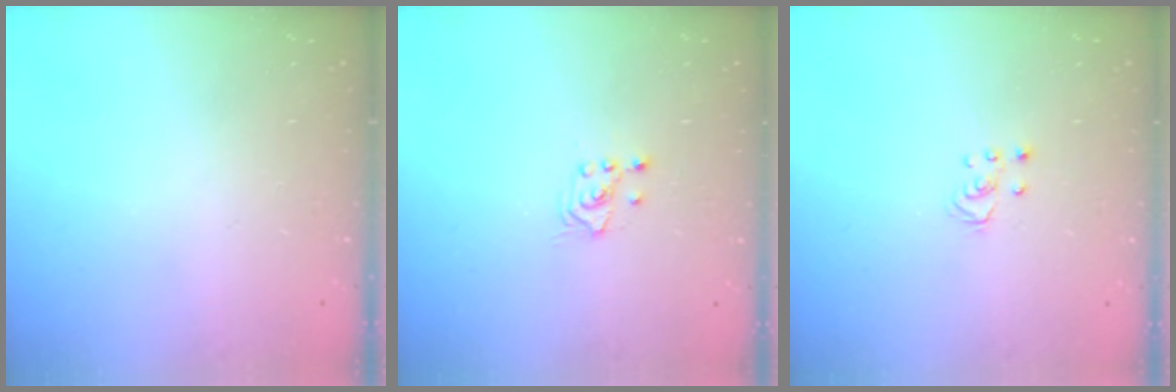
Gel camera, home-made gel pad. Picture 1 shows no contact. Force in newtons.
{"total": 2.5, "press": 2.4, "slide": 0.9}
{"total": 2.5, "press": 2.5, "slide": 0.2}